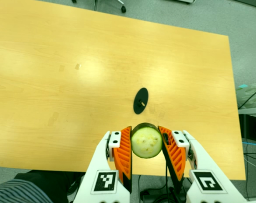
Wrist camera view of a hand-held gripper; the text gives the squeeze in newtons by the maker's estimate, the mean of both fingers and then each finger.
{"total": 8.5, "left": 7.2, "right": 9.7}